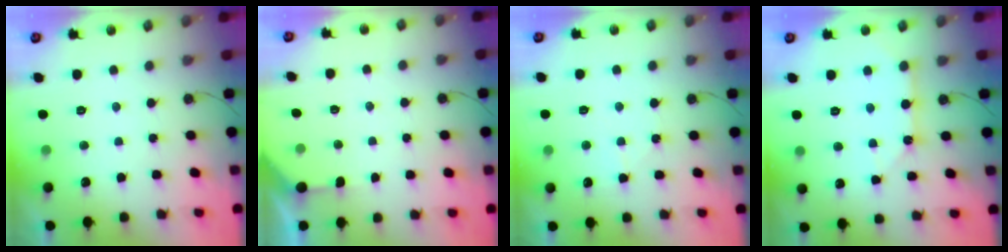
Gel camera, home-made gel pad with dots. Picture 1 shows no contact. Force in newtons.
{"total": 2.7, "press": 2.7, "slide": 0.3}
{"total": 5.7, "press": 5.7, "slide": 0.6}
{"total": 7.3, "press": 7.3, "slide": 0.6}